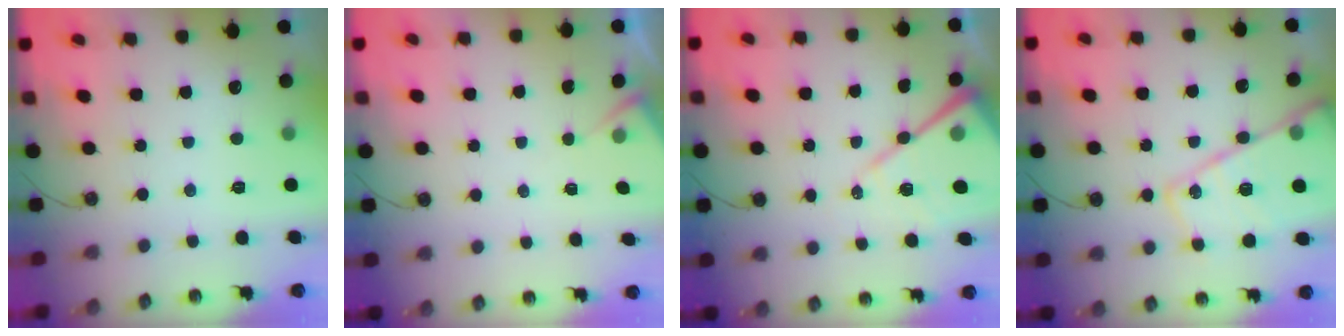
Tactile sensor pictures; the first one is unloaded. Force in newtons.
{"total": 5.1, "press": 5.1, "slide": 0.5}
{"total": 14.5, "press": 14.5, "slide": 1.3}
{"total": 20.7, "press": 20.6, "slide": 2.0}